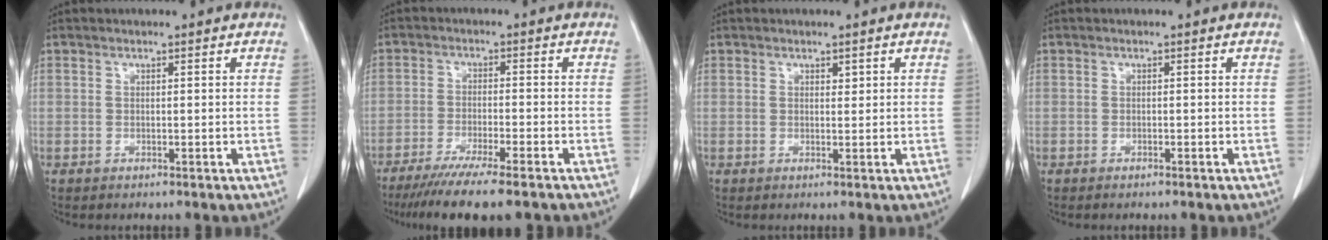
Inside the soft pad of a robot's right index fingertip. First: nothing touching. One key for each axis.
{"total": 11.2, "fx": -8.8, "fy": 0.3, "fz": 6.9, "tx": -0.098, "ty": -0.026, "tz": -0.137}
{"total": 0.7, "fx": 0.4, "fy": 0.4, "fz": 0.4, "tx": -0.003, "ty": -0.004, "tz": 0.006}
{"total": 0.6, "fx": -0.5, "fy": 0.0, "fz": 0.3, "tx": -0.010, "ty": -0.002, "tz": -0.008}